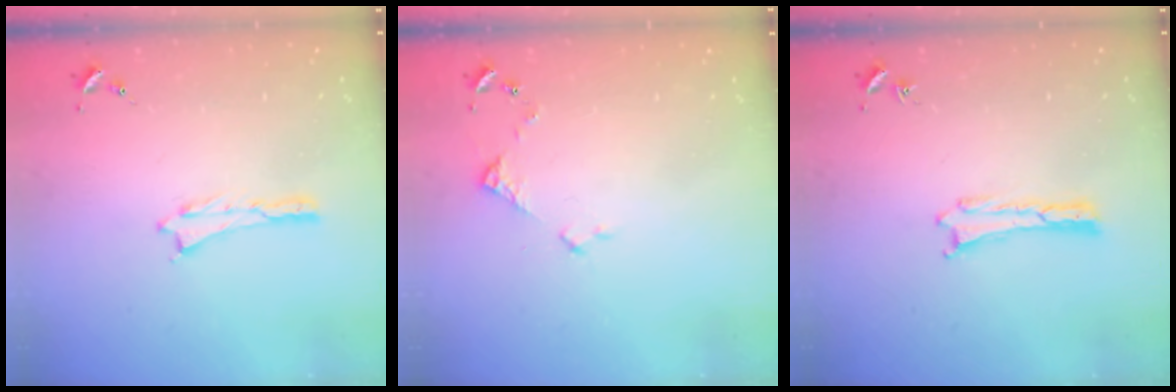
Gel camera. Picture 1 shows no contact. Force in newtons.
{"total": 3.5, "press": 3.5, "slide": 0.4}
{"total": 0.0}